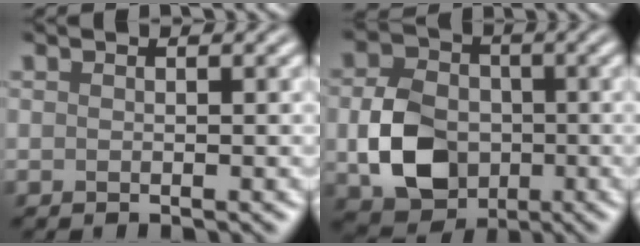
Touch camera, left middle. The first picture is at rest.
{"total": 7.1, "force": [-1.5, 5.5, 4.2], "torque": [-0.091, -0.003, -0.032]}